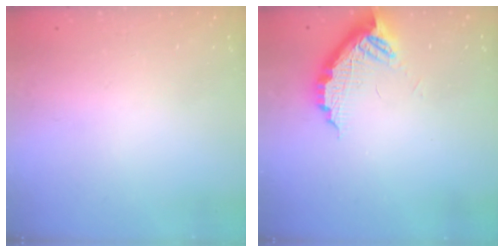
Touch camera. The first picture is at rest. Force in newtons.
{"total": 10.1, "press": 10.0, "slide": 0.9}